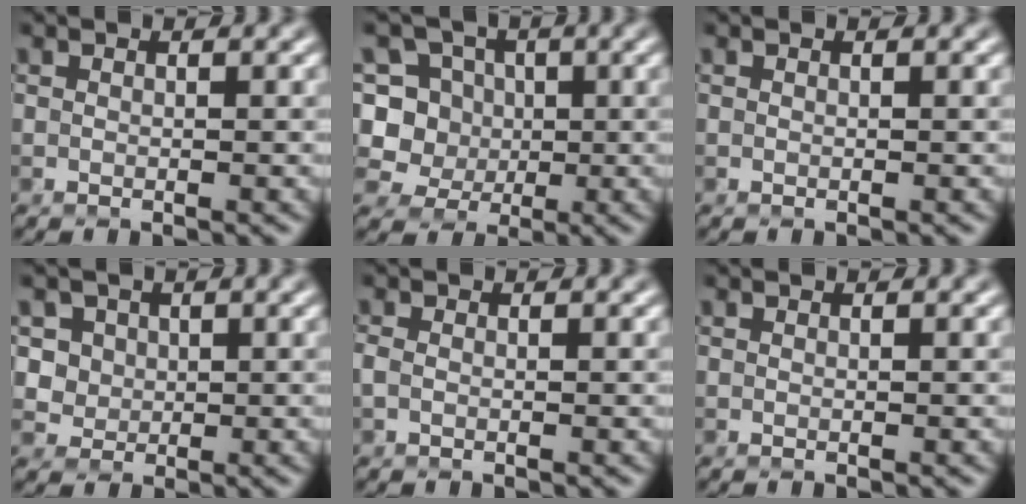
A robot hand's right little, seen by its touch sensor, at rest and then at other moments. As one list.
[{"total": 8.8, "force": [1.0, 8.3, 2.7], "torque": [-0.061, 0.032, 0.011]}, {"total": 0.0}, {"total": 4.3, "force": [1.7, 3.6, 1.5], "torque": [-0.024, 0.005, 0.031]}, {"total": 0.9, "force": [-0.3, 0.5, 0.6], "torque": [-0.015, -0.002, -0.009]}, {"total": 0.0}]